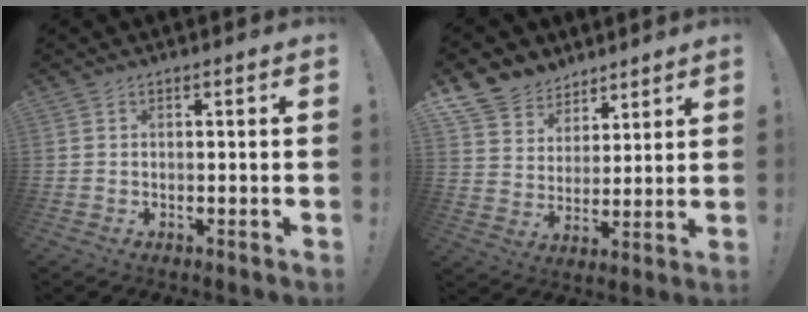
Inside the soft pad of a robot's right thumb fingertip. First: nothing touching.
{"total": 10.4, "force": [7.7, 6.9, 1.3], "torque": [-0.031, -0.060, 0.156]}